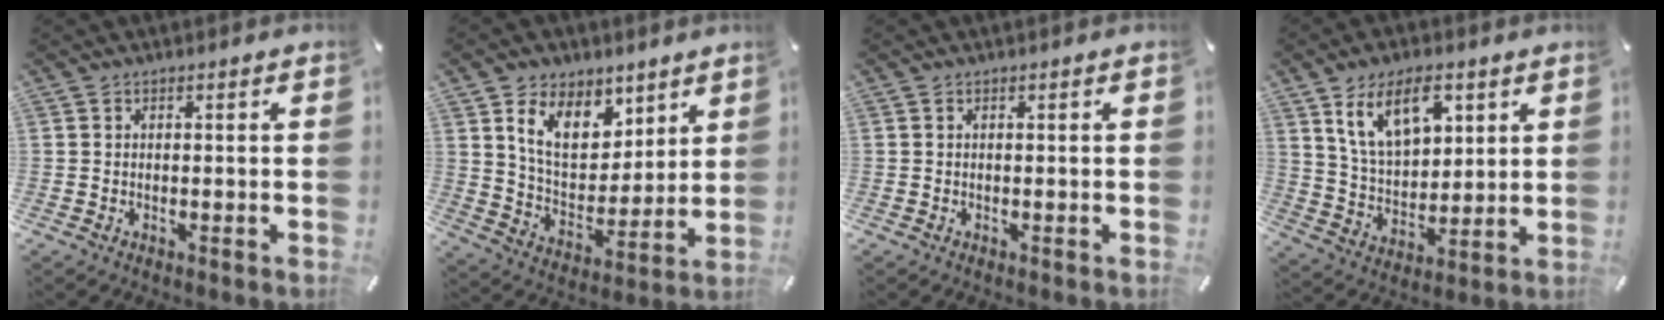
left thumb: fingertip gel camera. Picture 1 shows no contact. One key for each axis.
{"total": 13.1, "fx": 7.7, "fy": 8.9, "fz": 5.7, "tx": -0.101, "ty": -0.043, "tz": 0.146}
{"total": 0.0}
{"total": 13.0, "fx": 7.0, "fy": 7.6, "fz": 7.8, "tx": -0.150, "ty": -0.015, "tz": 0.127}